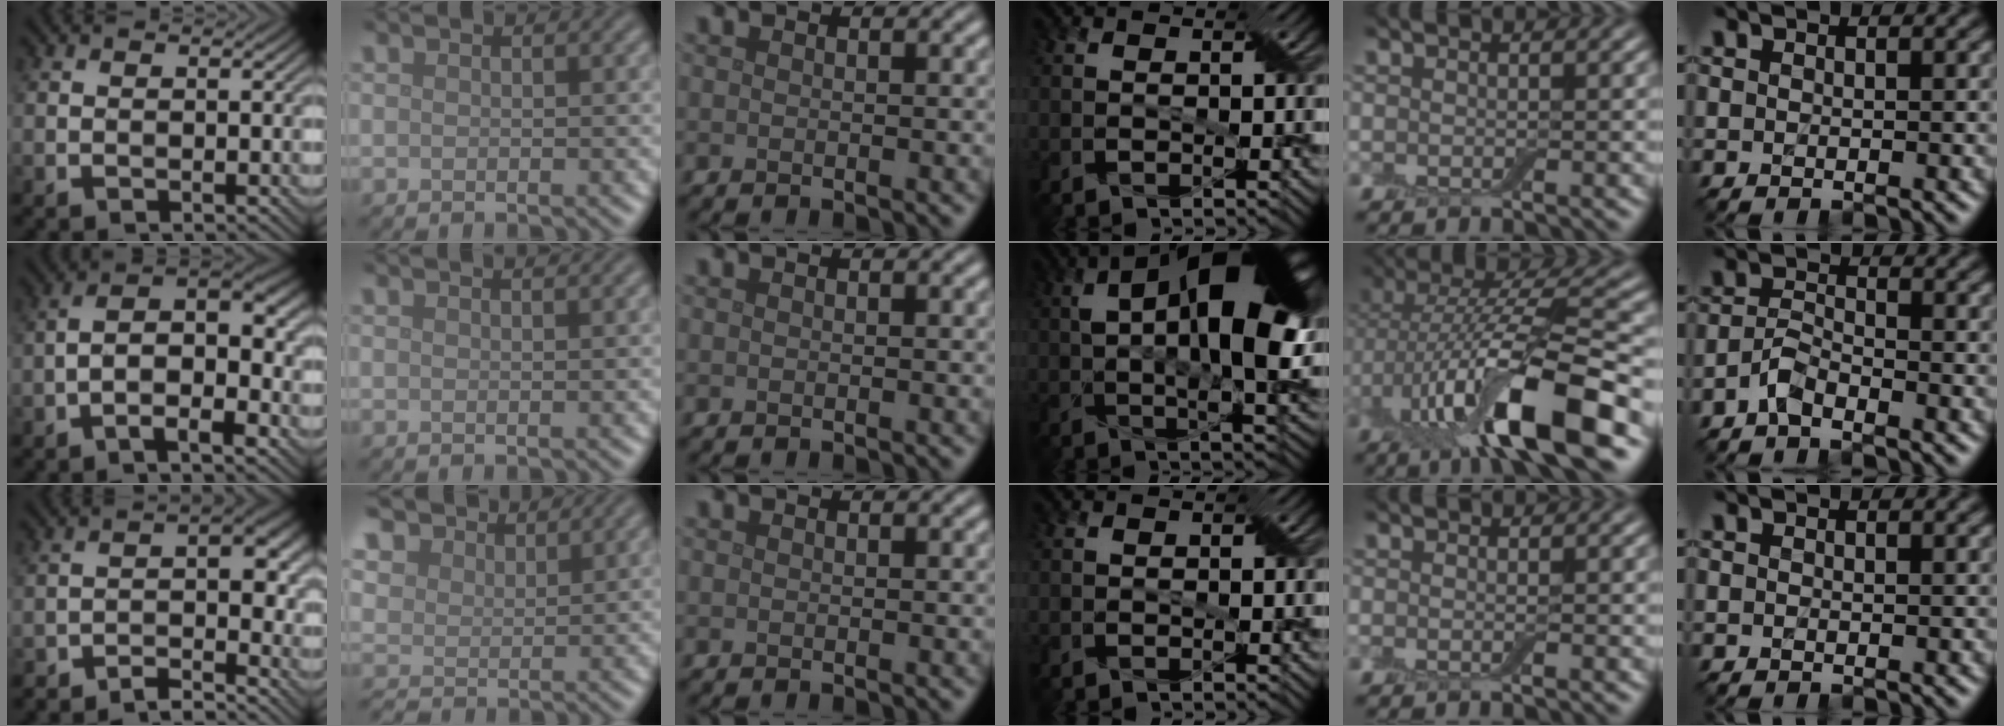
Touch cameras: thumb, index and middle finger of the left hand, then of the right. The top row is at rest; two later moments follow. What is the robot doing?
{"motion": "insert", "object": "backpack"}